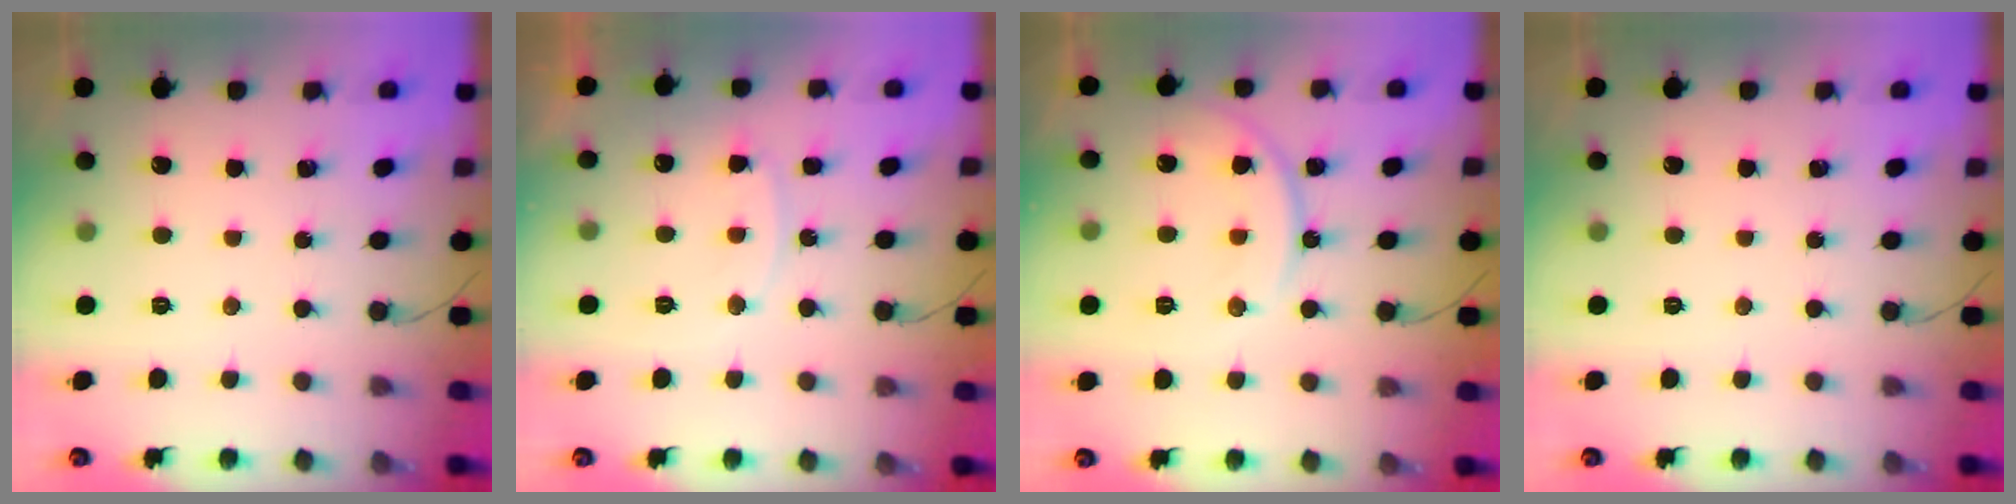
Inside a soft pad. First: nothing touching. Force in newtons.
{"total": 10.0, "press": 9.9, "slide": 0.7}
{"total": 12.3, "press": 12.3, "slide": 0.5}
{"total": 0.0}